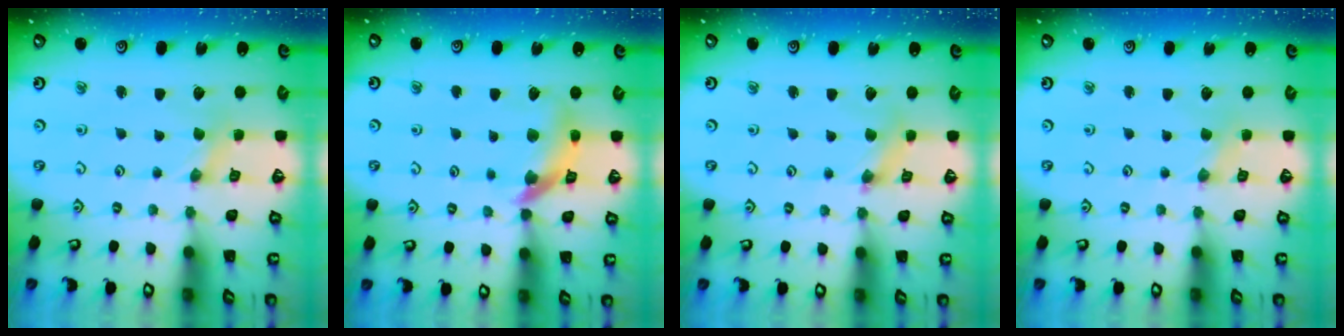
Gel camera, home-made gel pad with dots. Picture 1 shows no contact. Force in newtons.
{"total": 12.9, "press": 12.8, "slide": 1.6}
{"total": 2.4, "press": 2.3, "slide": 0.4}
{"total": 0.0}